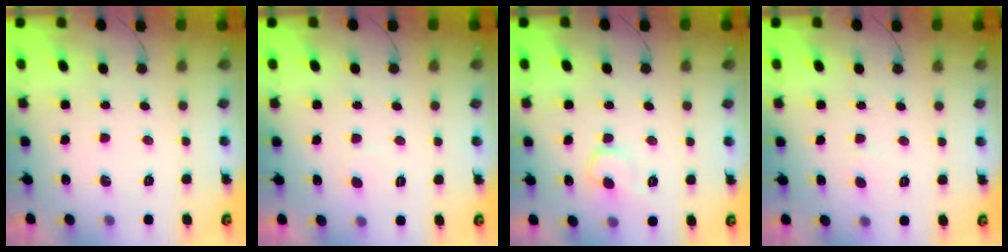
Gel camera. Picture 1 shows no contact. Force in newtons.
{"total": 2.3, "press": 2.3, "slide": 0.3}
{"total": 8.6, "press": 8.6, "slide": 0.8}
{"total": 2.8, "press": 2.7, "slide": 0.4}